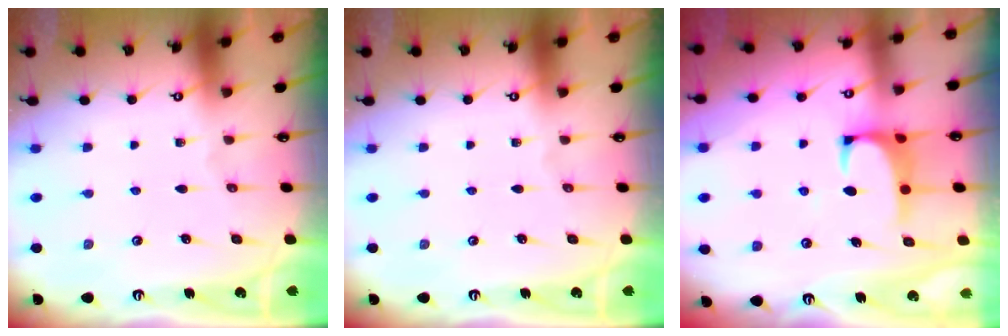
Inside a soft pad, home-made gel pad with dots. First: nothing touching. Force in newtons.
{"total": 0.0}
{"total": 1.2, "press": 1.1, "slide": 0.5}